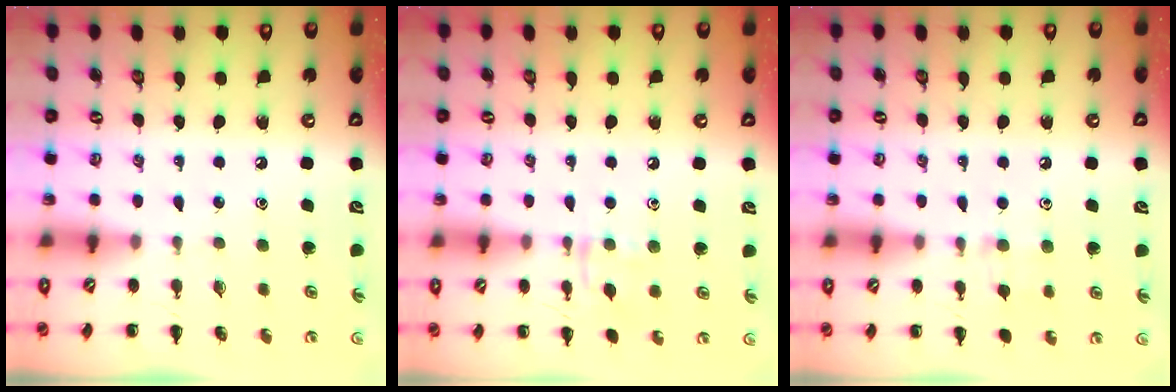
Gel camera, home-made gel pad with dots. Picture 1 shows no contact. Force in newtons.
{"total": 6.7, "press": 6.7, "slide": 0.8}
{"total": 7.5, "press": 7.2, "slide": 2.3}